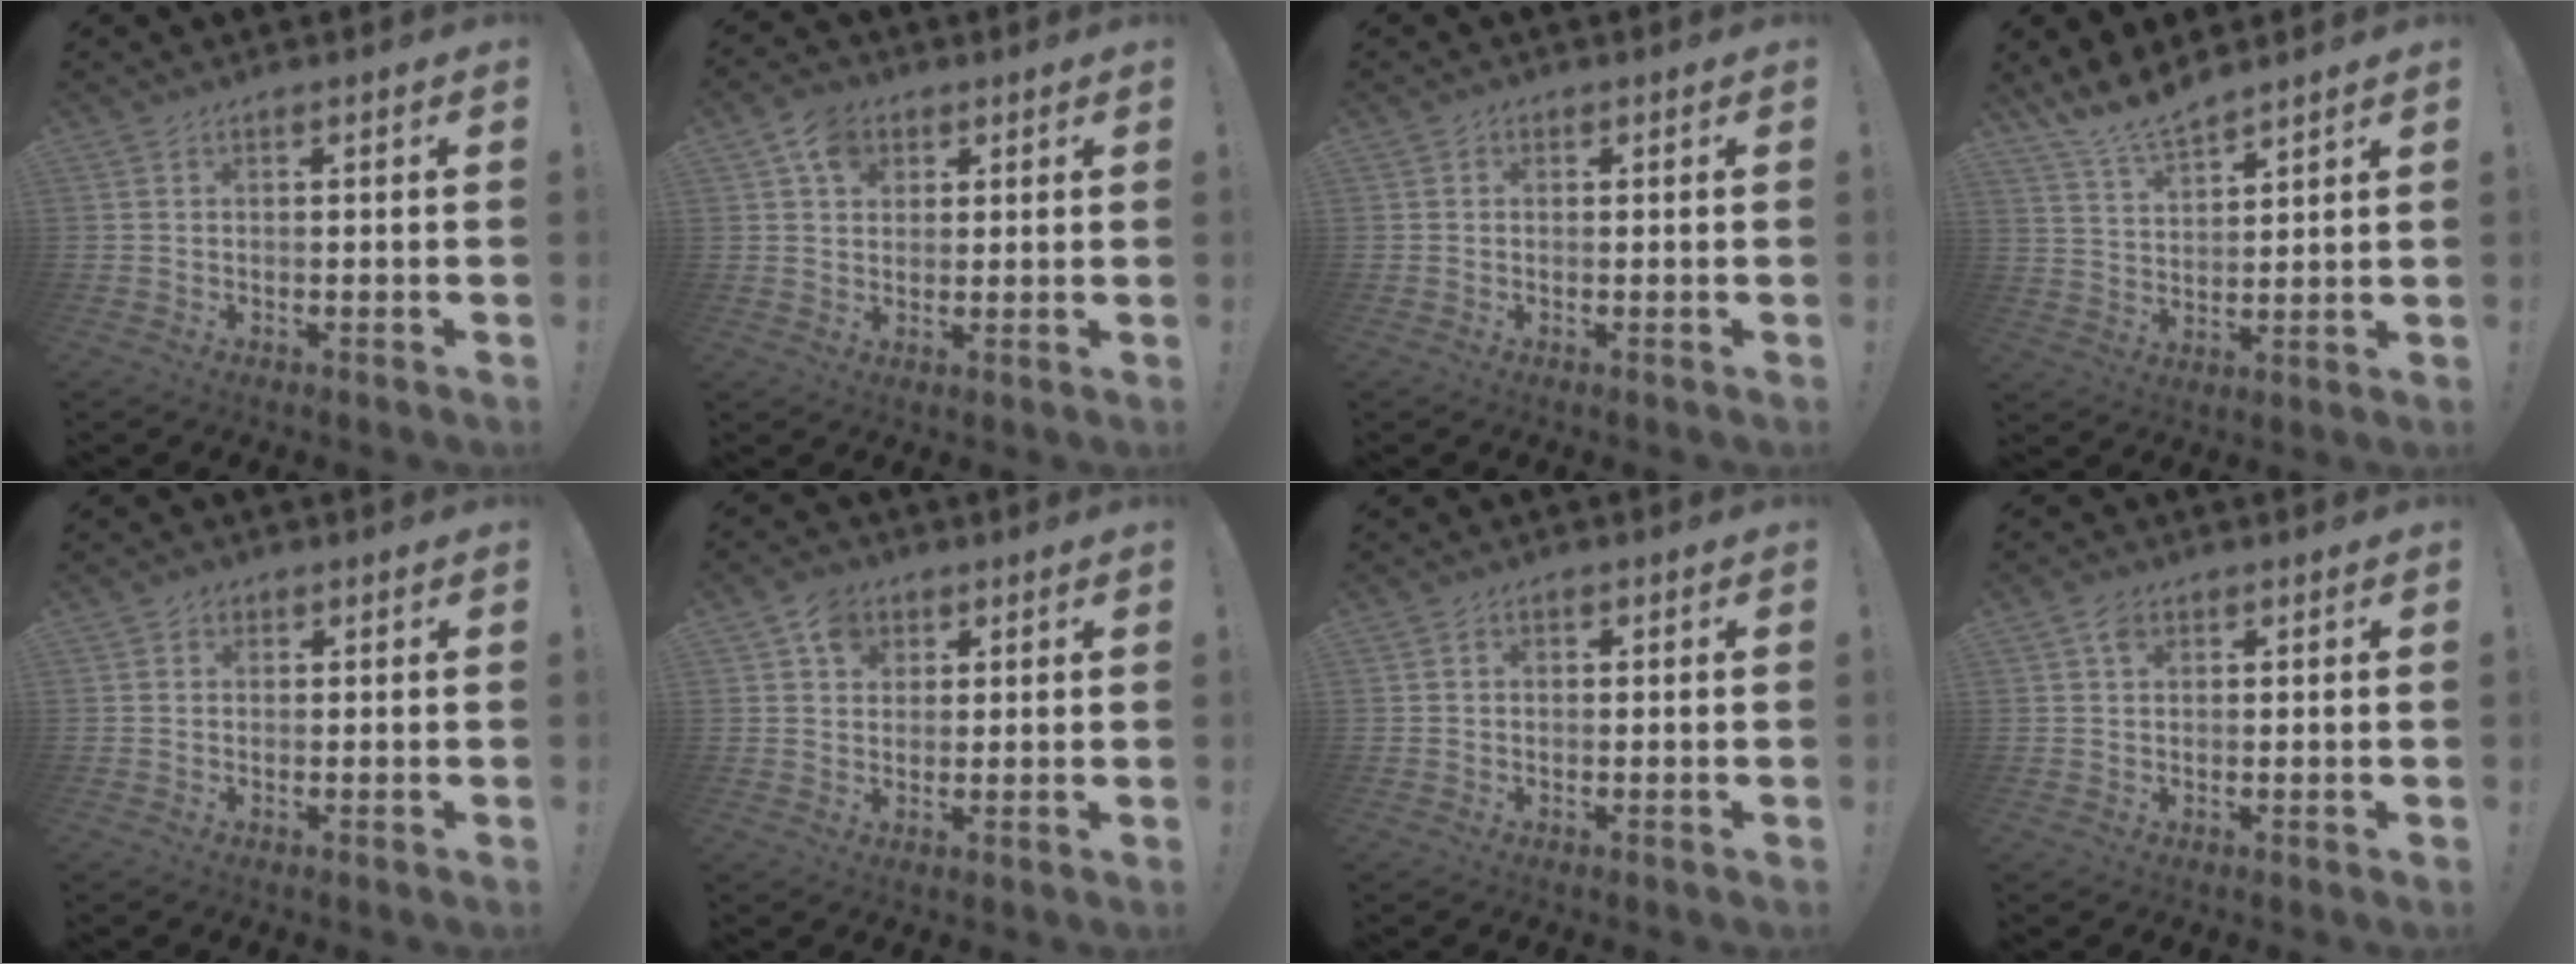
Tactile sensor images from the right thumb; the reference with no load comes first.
{"total": 7.9, "force": [3.8, 6.1, 3.3], "torque": [-0.049, -0.011, 0.073]}
{"total": 0.9, "force": [-0.1, 0.8, 0.3], "torque": [-0.007, 0.005, -0.003]}
{"total": 9.6, "force": [8.6, 2.4, 3.5], "torque": [-0.068, -0.057, 0.163]}
{"total": 1.6, "force": [0.3, 1.5, 0.6], "torque": [-0.006, 0.001, 0.003]}
{"total": 7.2, "force": [3.5, 5.8, 2.3], "torque": [-0.023, -0.014, 0.066]}
{"total": 1.2, "force": [0.0, 1.1, 0.6], "torque": [-0.003, 0.002, -0.002]}
{"total": 3.2, "force": [1.7, 2.2, 1.5], "torque": [-0.017, -0.004, 0.030]}